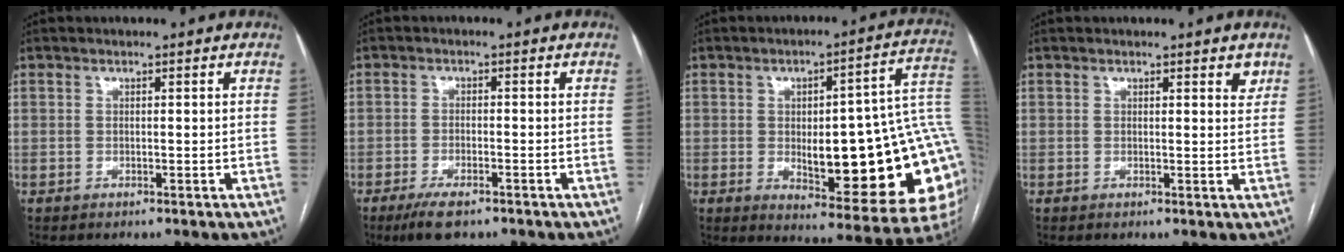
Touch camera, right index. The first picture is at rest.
{"total": 5.0, "force": [-3.5, 1.3, 3.4], "torque": [-0.066, -0.012, -0.055]}
{"total": 24.3, "force": [-0.9, 6.0, 23.5], "torque": [-0.220, 0.021, 0.005]}
{"total": 1.8, "force": [1.2, 0.5, 1.2], "torque": [-0.014, -0.006, 0.013]}